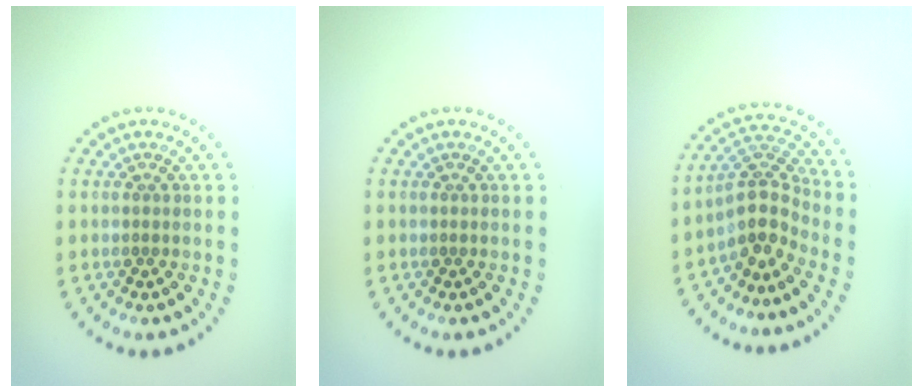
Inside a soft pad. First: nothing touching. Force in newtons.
{"total": 0.0}
{"total": 3.8, "press": 2.9, "slide": 2.4}